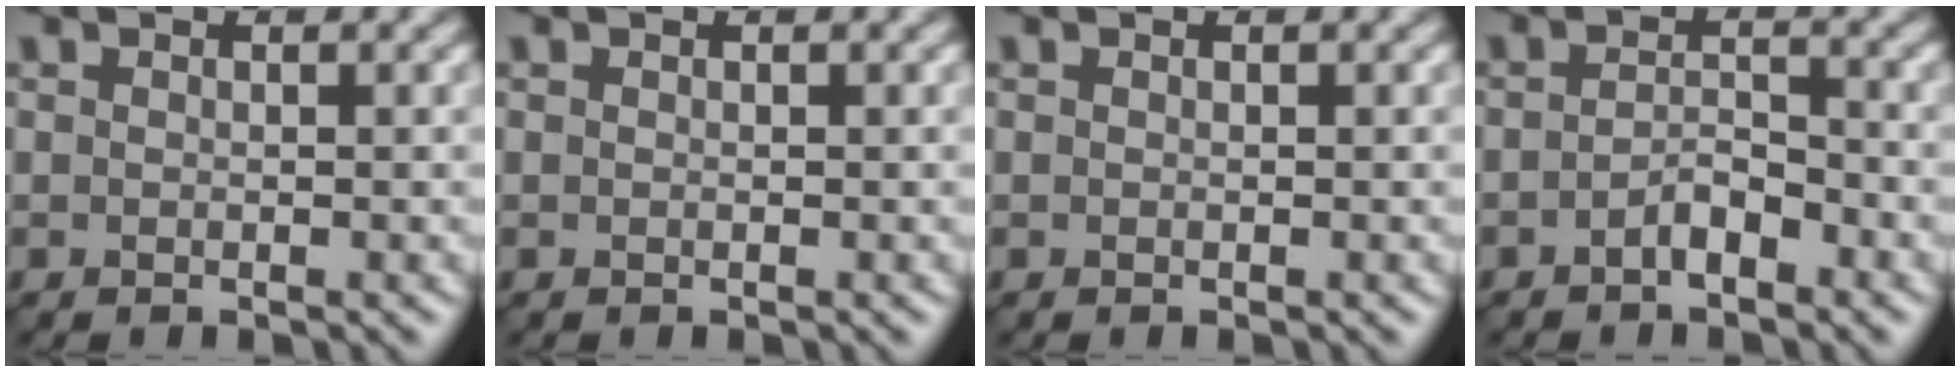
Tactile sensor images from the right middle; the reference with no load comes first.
{"total": 0.0}
{"total": 0.0}
{"total": 2.0, "force": [-1.2, 0.7, 1.4], "torque": [-0.026, 0.005, -0.024]}